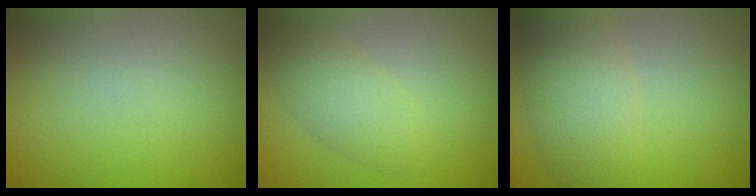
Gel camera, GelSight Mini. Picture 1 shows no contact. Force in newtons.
{"total": 2.8, "press": 2.8, "slide": 0.1}
{"total": 5.0, "press": 5.0, "slide": 0.0}